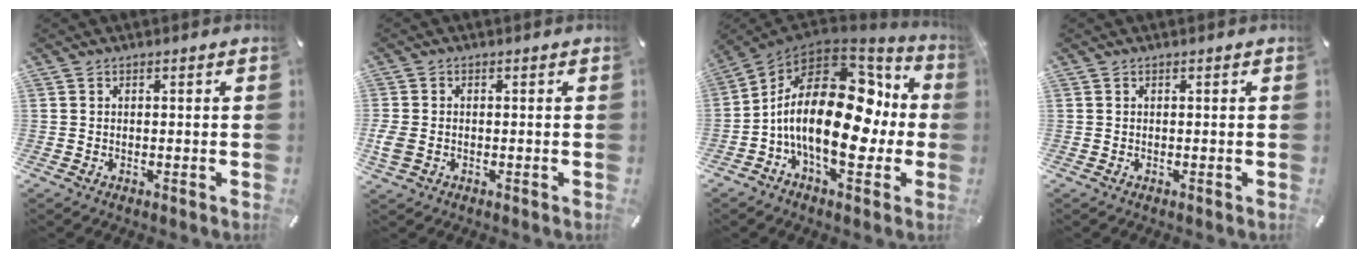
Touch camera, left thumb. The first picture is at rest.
{"total": 3.1, "force": [-0.7, 2.3, 2.0], "torque": [-0.056, -0.004, -0.017]}
{"total": 25.0, "force": [-2.3, 13.0, 21.2], "torque": [-0.386, 0.003, -0.039]}
{"total": 0.0}